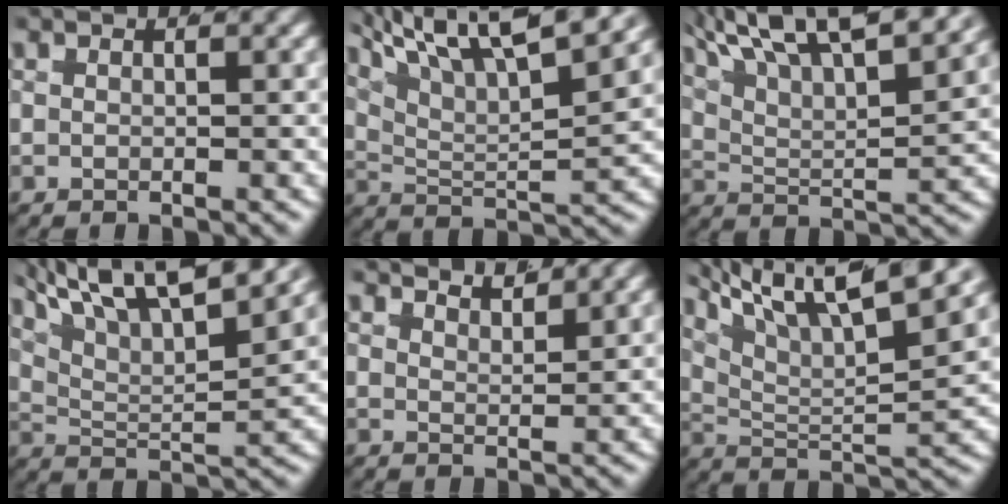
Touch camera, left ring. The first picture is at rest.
{"total": 9.2, "force": [4.5, 4.6, 6.5], "torque": [-0.100, 0.006, 0.065]}
{"total": 9.4, "force": [5.1, 4.7, 6.4], "torque": [-0.104, 0.009, 0.069]}
{"total": 9.8, "force": [4.6, 5.5, 6.7], "torque": [-0.107, 0.004, 0.063]}
{"total": 3.1, "force": [2.6, 1.2, 1.1], "torque": [-0.019, -0.006, 0.041]}
{"total": 10.0, "force": [4.8, 4.6, 7.5], "torque": [-0.108, 0.010, 0.066]}